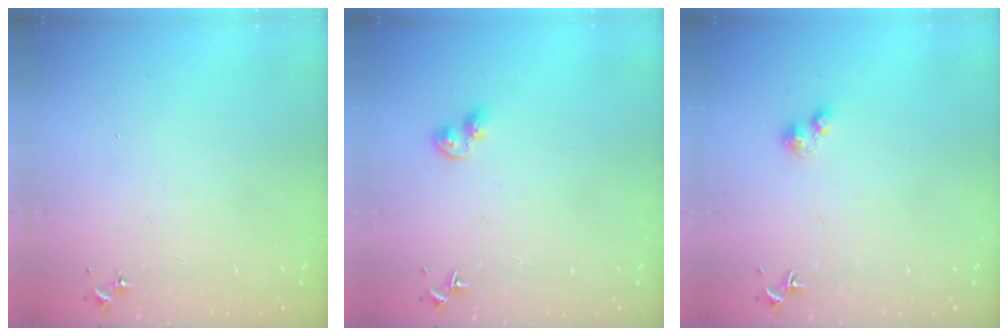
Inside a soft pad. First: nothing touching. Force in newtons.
{"total": 5.7, "press": 5.6, "slide": 0.8}
{"total": 3.9, "press": 3.9, "slide": 0.6}